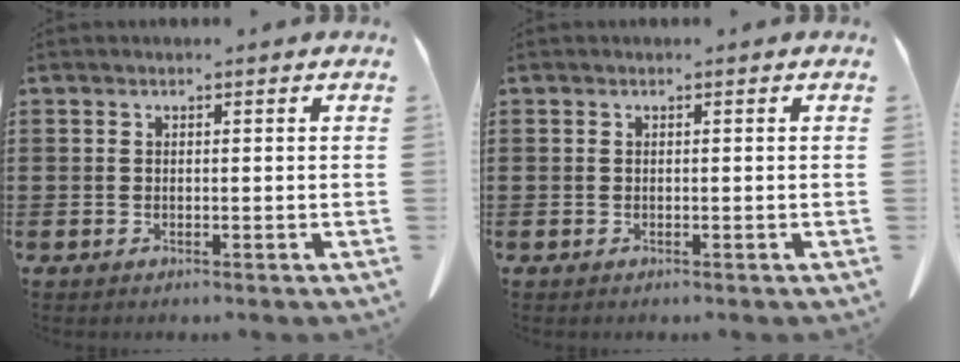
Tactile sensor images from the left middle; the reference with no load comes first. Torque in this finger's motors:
{"motor_torque": [-0.05, 0.15, -0.05, -0.01]}